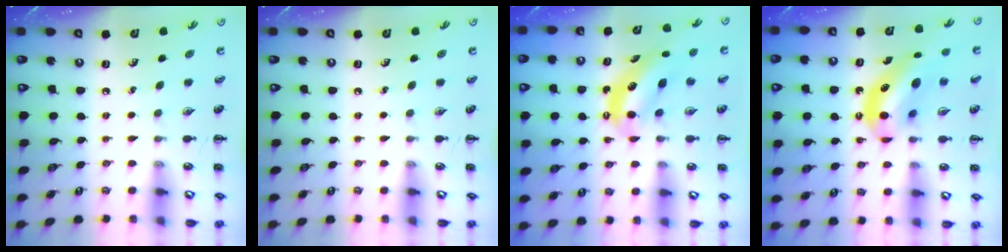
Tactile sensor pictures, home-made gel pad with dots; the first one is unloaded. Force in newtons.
{"total": 0.0}
{"total": 6.0, "press": 6.0, "slide": 0.4}
{"total": 12.1, "press": 11.6, "slide": 3.2}